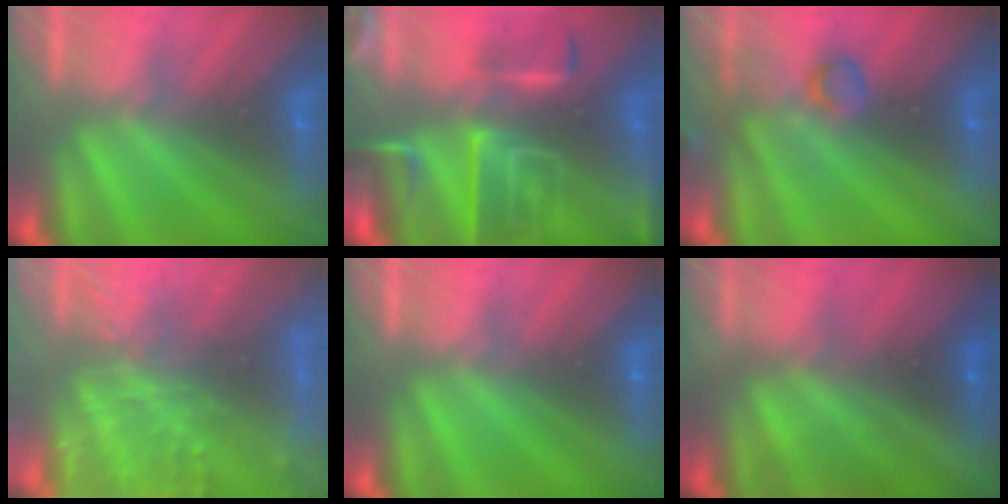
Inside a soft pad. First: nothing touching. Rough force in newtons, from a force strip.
{"total": 8.7}
{"total": 2.8}
{"total": 9.2}
{"total": 0.0}
{"total": 1.4}